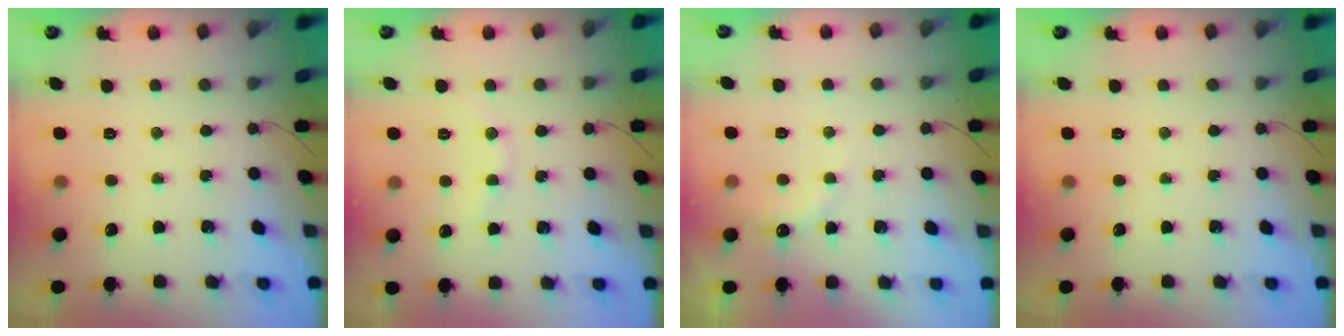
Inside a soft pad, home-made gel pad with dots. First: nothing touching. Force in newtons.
{"total": 6.7, "press": 6.5, "slide": 1.8}
{"total": 5.6, "press": 5.5, "slide": 1.3}
{"total": 0.0}